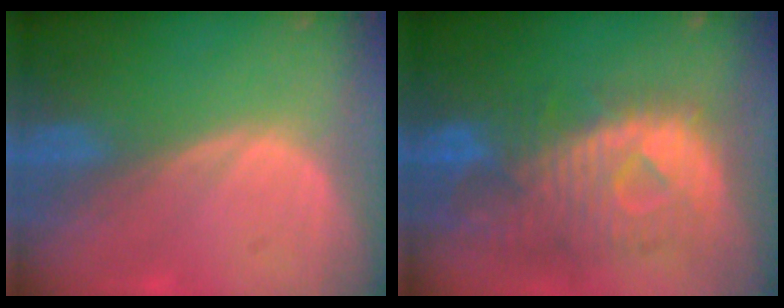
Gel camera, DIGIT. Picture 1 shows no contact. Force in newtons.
{"total": 11.0, "press": 9.7, "slide": 5.2}